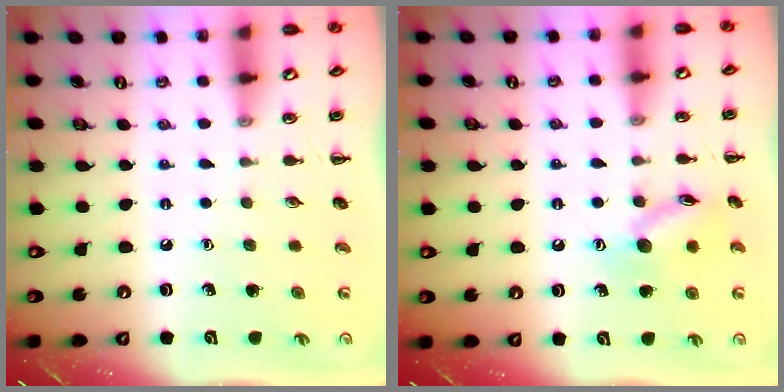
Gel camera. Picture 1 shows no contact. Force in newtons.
{"total": 10.5, "press": 10.5, "slide": 0.5}